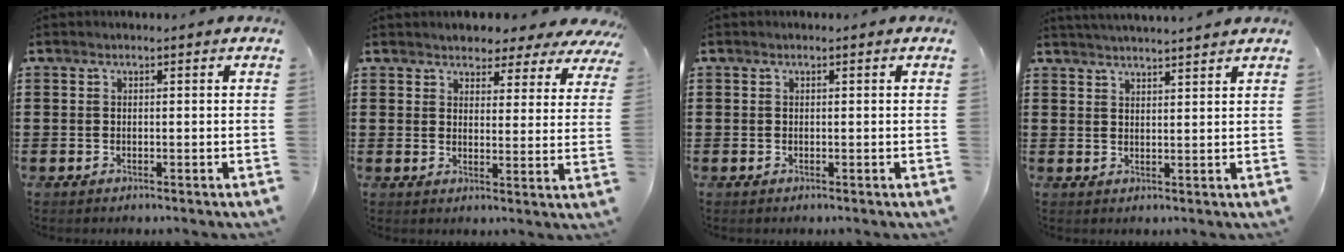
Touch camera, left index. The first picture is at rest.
{"total": 3.7, "force": [3.5, 1.0, 0.2], "torque": [-0.017, -0.020, 0.059]}
{"total": 0.0}
{"total": 2.6, "force": [2.5, -0.6, 0.1], "torque": [-0.009, -0.009, 0.047]}